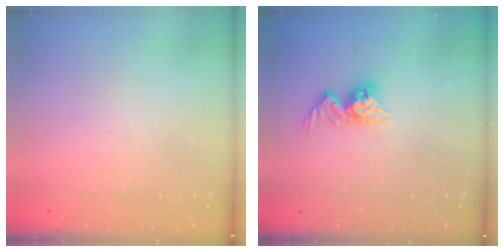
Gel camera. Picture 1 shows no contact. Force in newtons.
{"total": 9.8, "press": 9.8, "slide": 0.8}